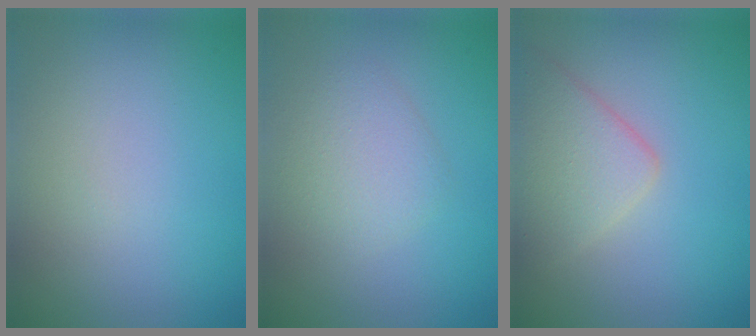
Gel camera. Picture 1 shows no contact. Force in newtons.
{"total": 2.4, "press": 2.4, "slide": 0.1}
{"total": 3.8, "press": 3.8, "slide": 0.2}